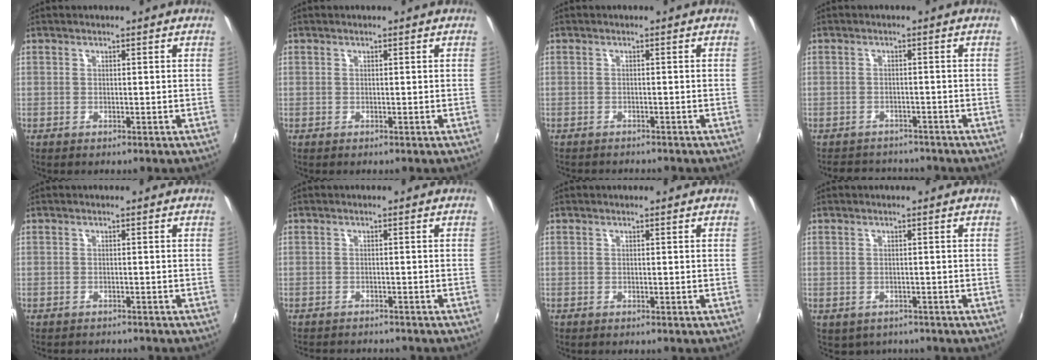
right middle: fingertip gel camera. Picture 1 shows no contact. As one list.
[{"total": 0.0}, {"total": 3.1, "force": [-2.9, 0.7, 0.8], "torque": [-0.024, -0.014, -0.045]}, {"total": 7.5, "force": [-6.6, 3.1, 1.6], "torque": [-0.044, 0.005, -0.095]}, {"total": 3.1, "force": [-2.9, 0.7, 0.7], "torque": [-0.022, -0.014, -0.043]}, {"total": 5.2, "force": [-4.8, 1.1, 1.4], "torque": [-0.041, -0.015, -0.072]}, {"total": 0.0}, {"total": 2.2, "force": [-1.3, 1.7, 0.5], "torque": [-0.016, -0.007, -0.015]}]